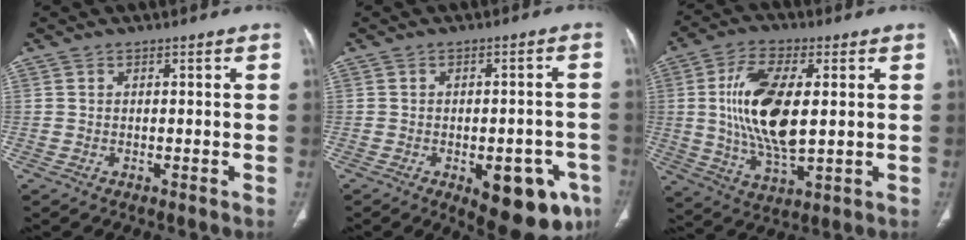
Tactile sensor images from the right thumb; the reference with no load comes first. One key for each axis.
{"total": 13.7, "fx": -5.9, "fy": 6.1, "fz": 10.8, "tx": -0.099, "ty": 0.017, "tz": -0.062}
{"total": 16.0, "fx": 1.6, "fy": 7.2, "fz": 14.2, "tx": -0.268, "ty": -0.014, "tz": 0.033}